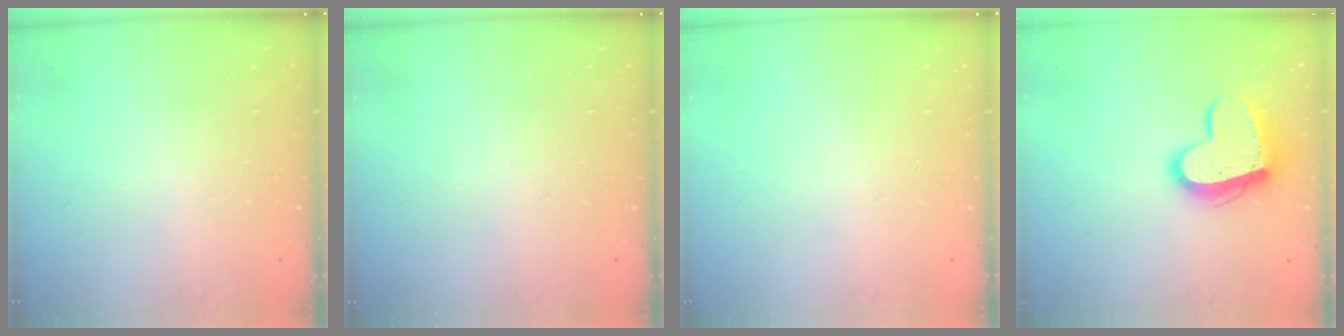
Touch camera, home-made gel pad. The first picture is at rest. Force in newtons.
{"total": 0.0}
{"total": 0.0}
{"total": 14.0, "press": 14.0, "slide": 0.6}